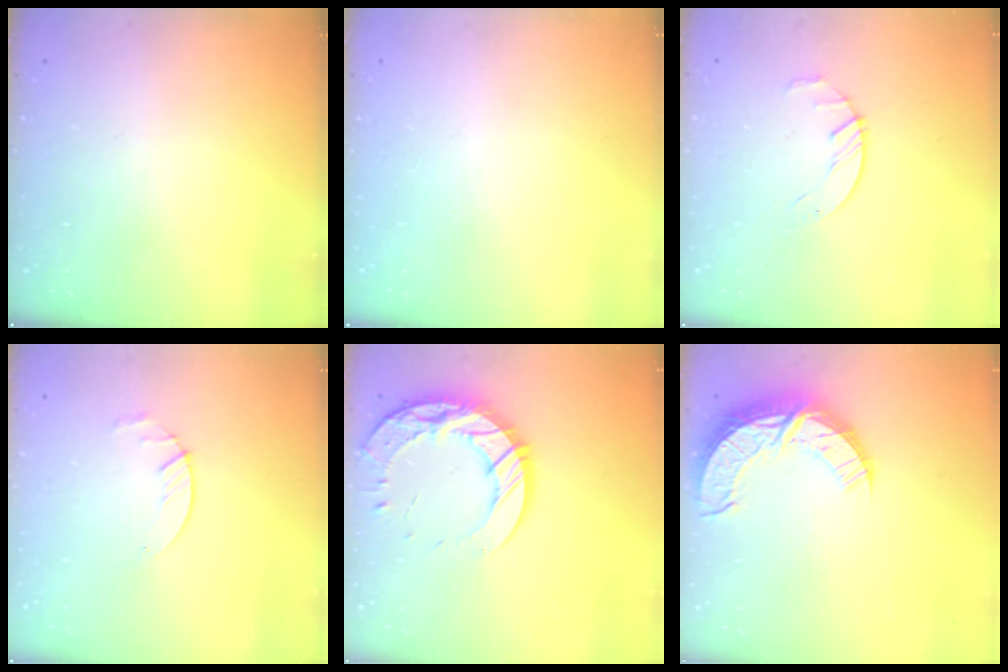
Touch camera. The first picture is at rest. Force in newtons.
{"total": 0.0}
{"total": 2.1, "press": 2.1, "slide": 0.3}
{"total": 2.9, "press": 2.9, "slide": 0.4}
{"total": 16.1, "press": 16.0, "slide": 1.2}
{"total": 12.8, "press": 12.7, "slide": 0.9}